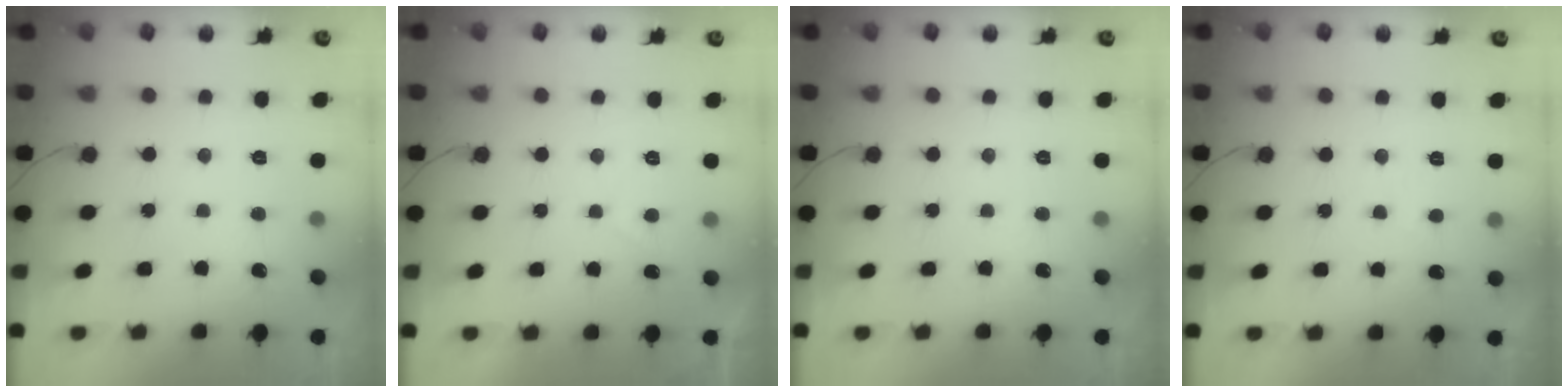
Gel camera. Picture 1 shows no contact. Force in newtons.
{"total": 1.6, "press": 1.6, "slide": 0.5}
{"total": 0.0}
{"total": 2.0, "press": 2.0, "slide": 0.5}